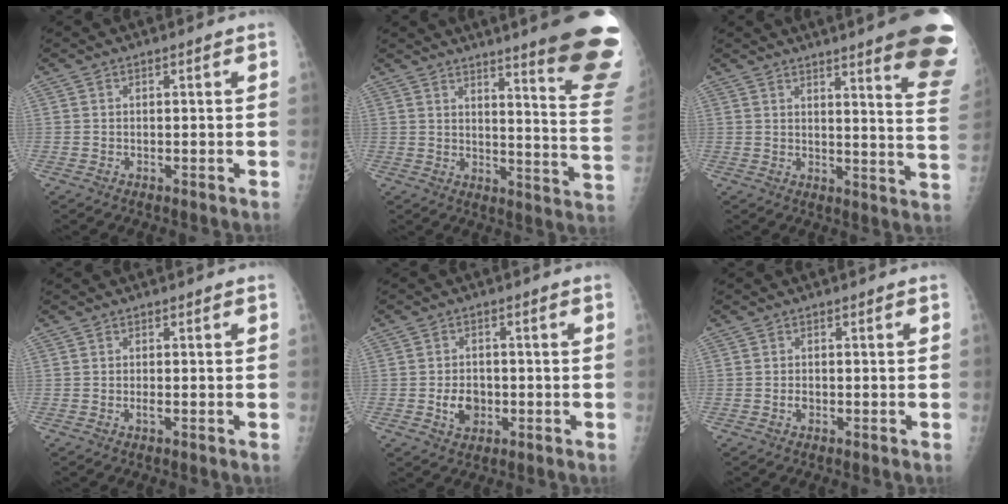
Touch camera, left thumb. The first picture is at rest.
{"total": 22.4, "force": [16.8, 1.9, 14.7], "torque": [-0.161, -0.134, 0.200]}
{"total": 19.5, "force": [13.5, 2.1, 14.0], "torque": [-0.150, -0.080, 0.152]}
{"total": 0.7, "force": [-0.2, 0.1, 0.7], "torque": [-0.012, -0.001, -0.004]}
{"total": 4.8, "force": [-1.1, 3.6, 2.9], "torque": [-0.035, 0.005, -0.015]}
{"total": 1.0, "force": [-0.4, 0.7, 0.6], "torque": [-0.008, 0.002, -0.006]}